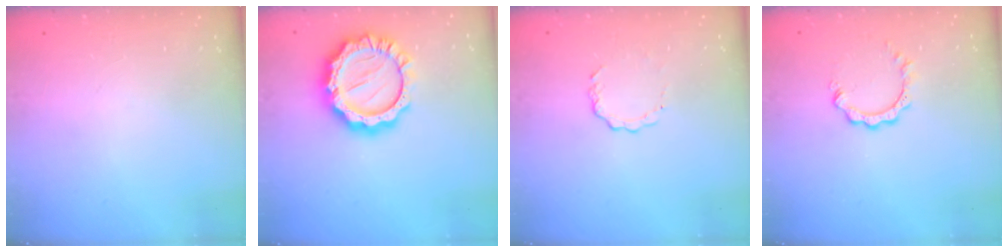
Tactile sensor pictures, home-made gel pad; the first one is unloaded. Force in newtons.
{"total": 17.1, "press": 17.1, "slide": 1.2}
{"total": 3.9, "press": 3.9, "slide": 0.3}
{"total": 6.7, "press": 6.7, "slide": 0.6}